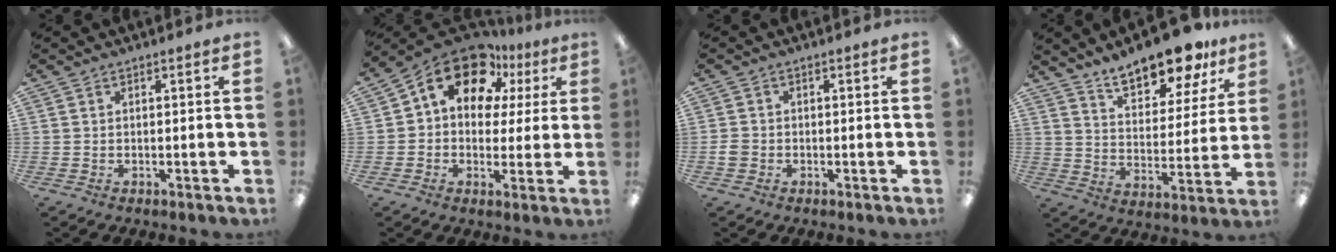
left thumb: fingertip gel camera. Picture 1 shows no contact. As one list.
[{"total": 15.5, "force": [9.2, 9.3, 8.3], "torque": [-0.144, -0.046, 0.166]}, {"total": 2.3, "force": [-0.7, 1.9, 1.0], "torque": [-0.016, 0.005, -0.015]}, {"total": 14.7, "force": [12.6, 4.6, 5.9], "torque": [-0.096, -0.084, 0.224]}]